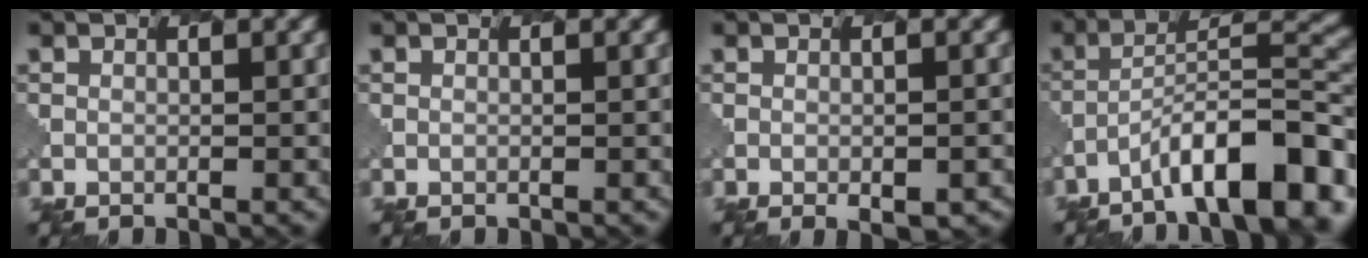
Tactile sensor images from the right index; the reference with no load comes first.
{"total": 0.0}
{"total": 2.3, "force": [-1.2, 0.9, 1.8], "torque": [-0.022, 0.002, -0.002]}
{"total": 11.1, "force": [-6.8, 2.9, 8.3], "torque": [-0.122, 0.018, -0.106]}